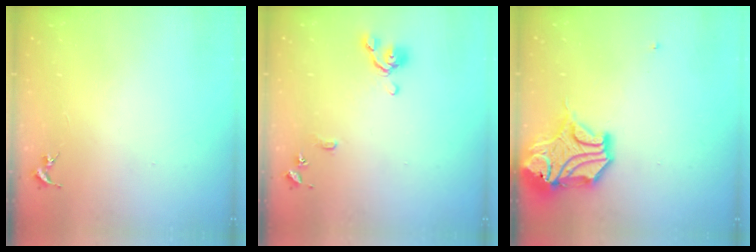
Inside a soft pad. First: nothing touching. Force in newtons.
{"total": 9.9, "press": 9.8, "slide": 1.3}
{"total": 15.3, "press": 15.2, "slide": 2.2}